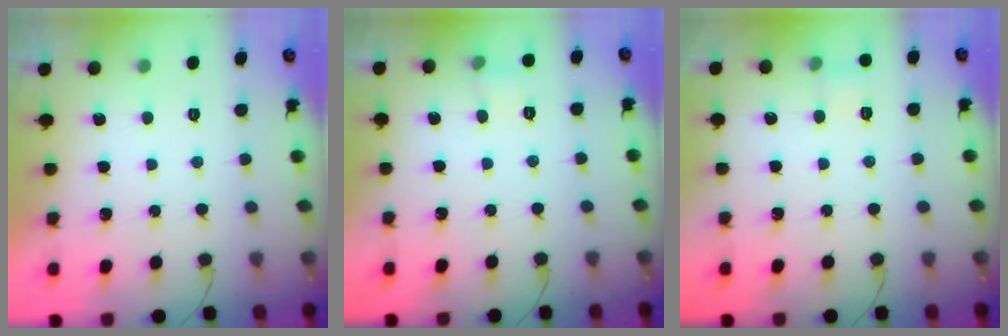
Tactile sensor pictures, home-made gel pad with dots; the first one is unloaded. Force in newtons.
{"total": 4.2, "press": 4.0, "slide": 1.5}
{"total": 4.3, "press": 4.1, "slide": 1.3}